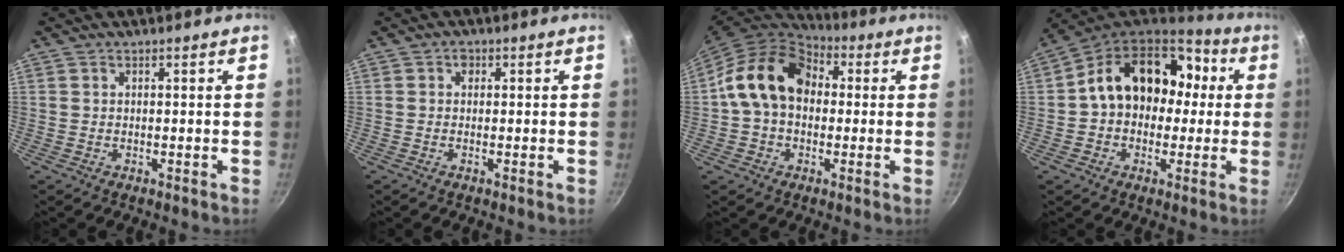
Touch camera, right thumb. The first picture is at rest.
{"total": 1.3, "force": [0.1, 1.1, 0.7], "torque": [-0.009, 0.004, -0.003]}
{"total": 15.0, "force": [1.4, 11.5, 9.6], "torque": [-0.138, 0.033, 0.008]}
{"total": 18.7, "force": [2.5, 14.2, 11.9], "torque": [-0.140, 0.051, 0.028]}